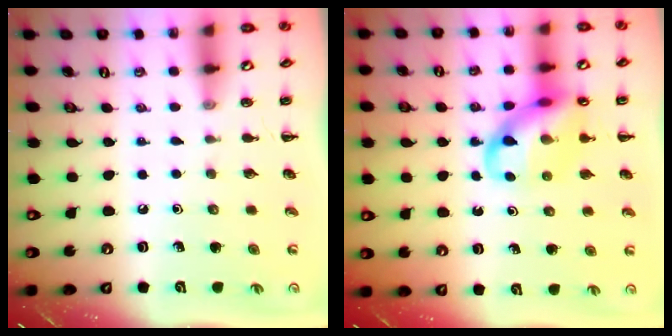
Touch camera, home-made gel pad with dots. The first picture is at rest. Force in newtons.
{"total": 14.2, "press": 14.0, "slide": 2.3}